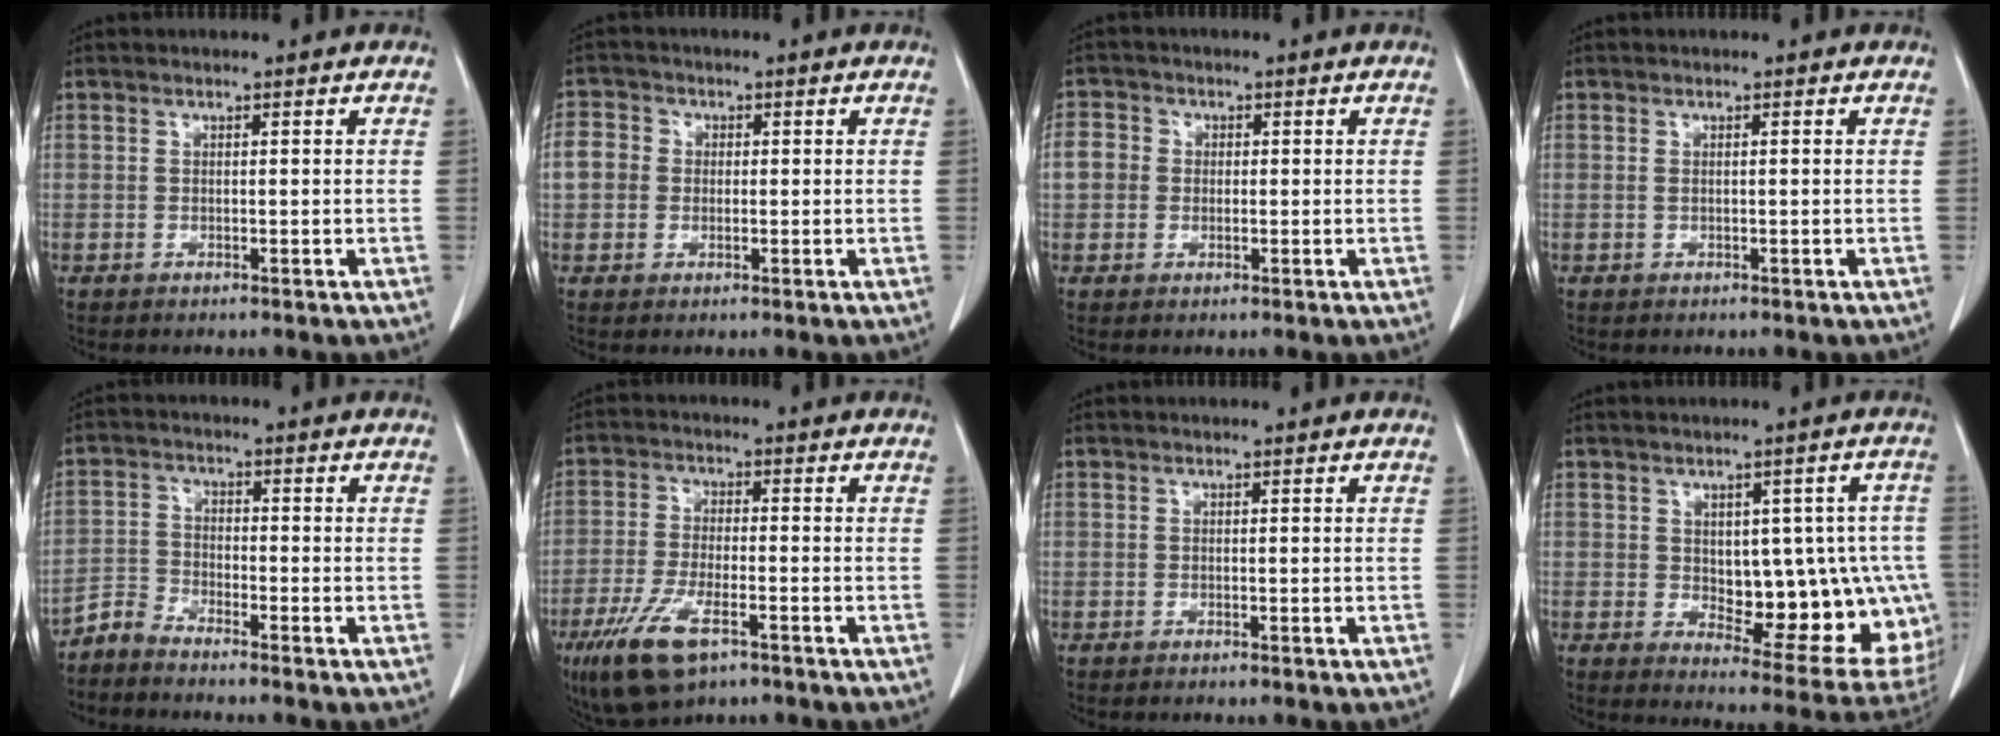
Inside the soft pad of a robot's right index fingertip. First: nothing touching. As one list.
[{"total": 5.9, "force": [0.1, 5.5, 2.3], "torque": [-0.057, 0.021, 0.000]}, {"total": 5.1, "force": [0.1, 4.7, 2.0], "torque": [-0.048, 0.019, -0.001]}, {"total": 0.9, "force": [0.0, 0.4, 0.8], "torque": [-0.023, 0.006, 0.004]}, {"total": 3.4, "force": [-3.3, 0.5, 0.5], "torque": [-0.011, -0.008, -0.070]}, {"total": 10.7, "force": [-5.9, 3.8, 8.2], "torque": [-0.170, -0.018, -0.102]}, {"total": 0.0}, {"total": 19.1, "force": [-1.5, 9.2, 16.6], "torque": [-0.163, 0.023, 0.013]}]